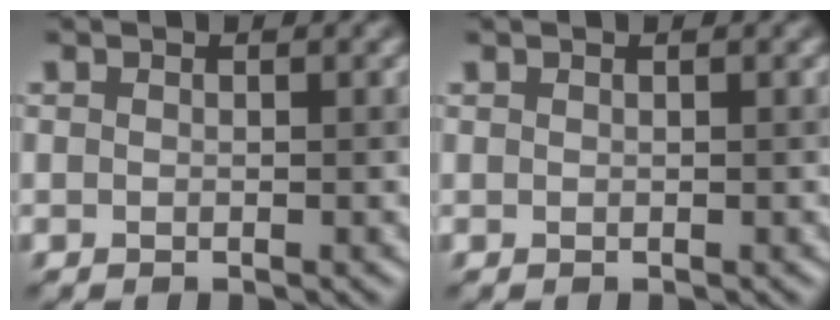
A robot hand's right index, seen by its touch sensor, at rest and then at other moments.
{"total": 0.0}